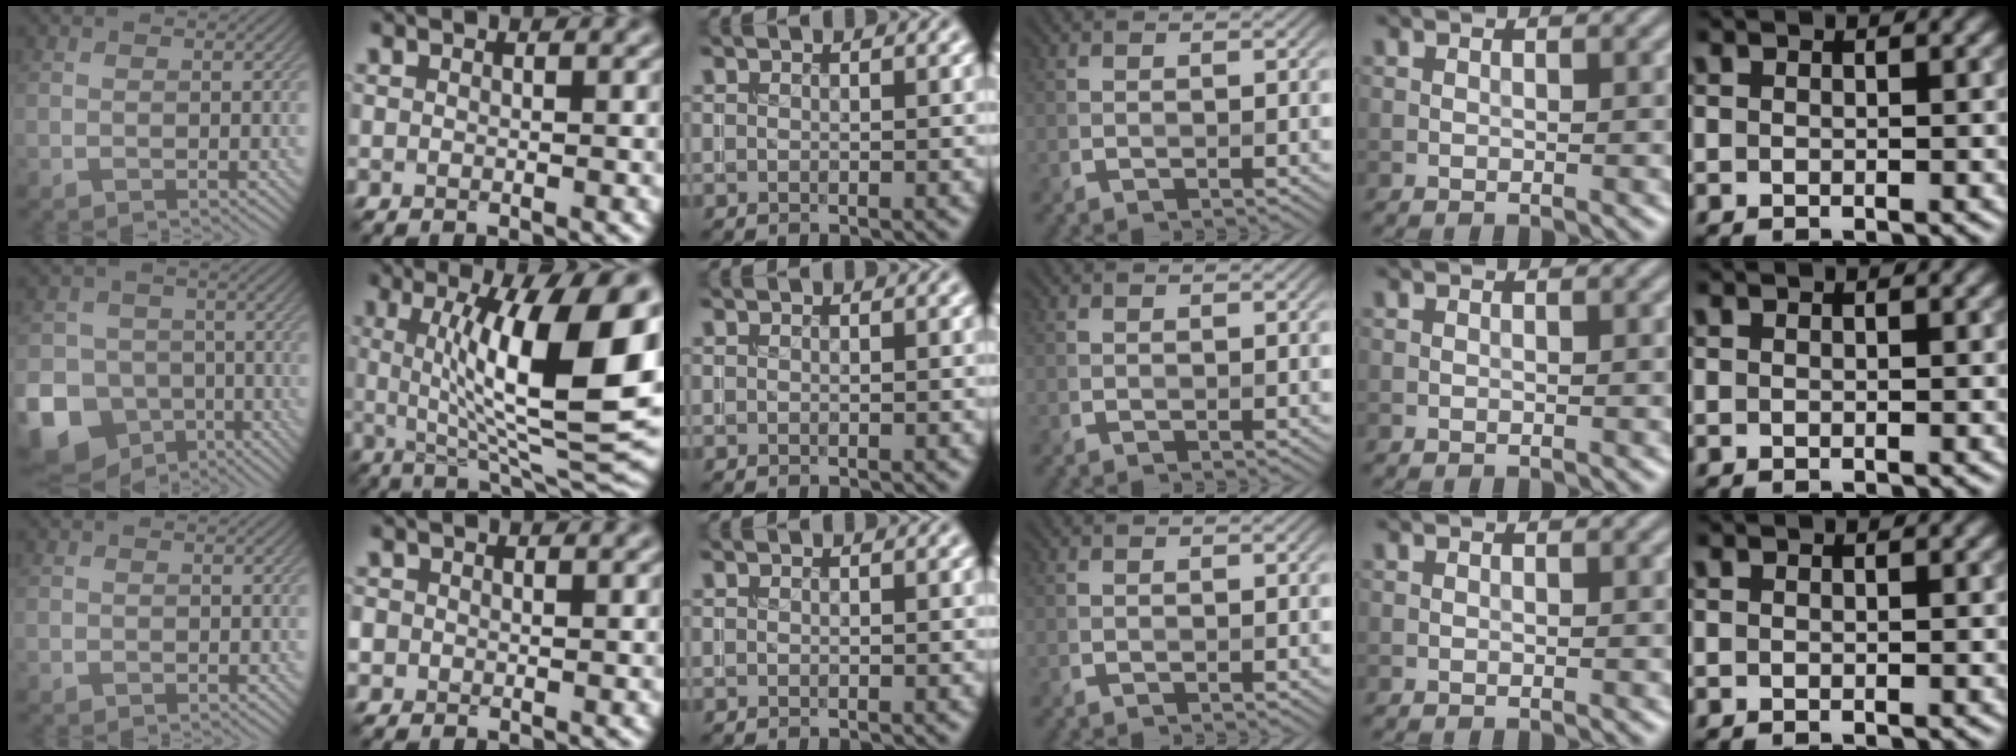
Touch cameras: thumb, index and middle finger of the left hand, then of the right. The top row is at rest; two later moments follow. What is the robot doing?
{"motion": "insert", "object": "coin"}